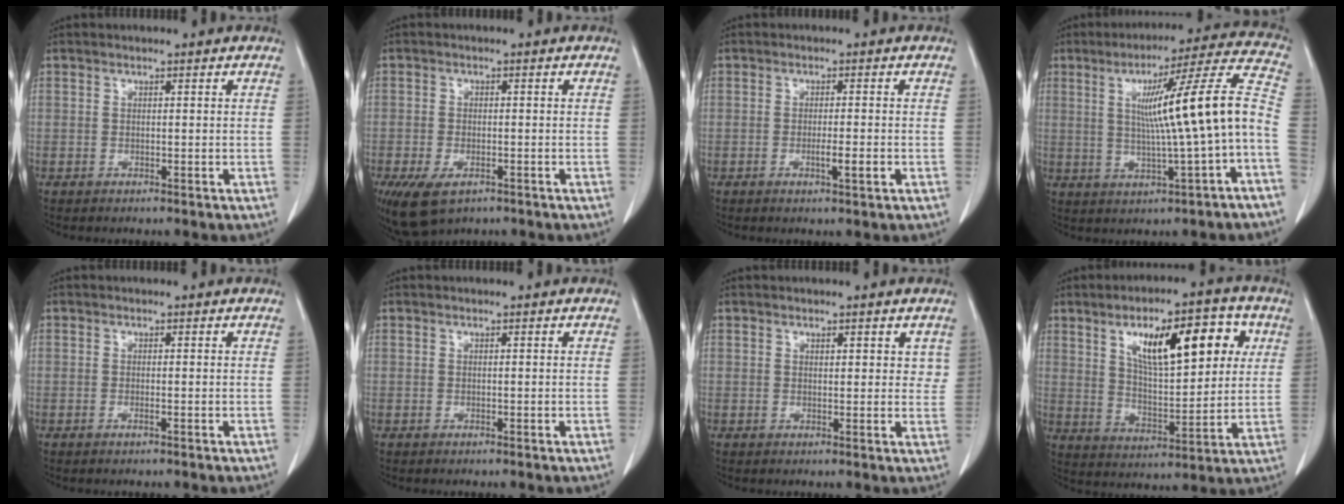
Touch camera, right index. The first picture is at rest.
{"total": 6.9, "force": [-4.0, 3.6, 4.3], "torque": [-0.081, -0.011, -0.061]}
{"total": 2.8, "force": [-0.9, 0.1, 2.6], "torque": [-0.044, -0.004, -0.014]}
{"total": 15.0, "force": [-0.4, -0.7, 15.0], "torque": [-0.215, 0.022, -0.006]}
{"total": 0.6, "force": [-0.3, 0.0, 0.5], "torque": [-0.011, -0.001, -0.004]}
{"total": 0.0}
{"total": 2.8, "force": [1.5, 1.5, 1.8], "torque": [-0.014, -0.002, 0.018]}
{"total": 15.4, "force": [5.9, 5.2, 13.2], "torque": [-0.201, 0.020, 0.098]}